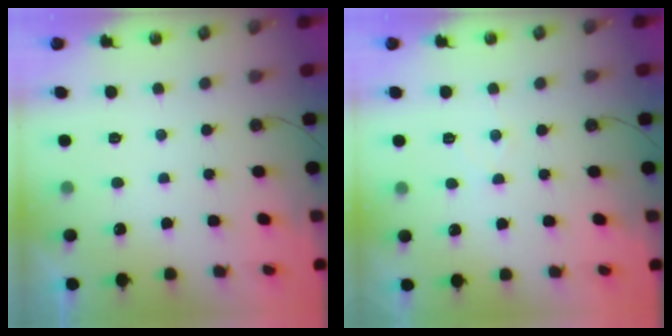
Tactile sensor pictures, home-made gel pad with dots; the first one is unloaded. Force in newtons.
{"total": 4.0, "press": 3.9, "slide": 0.6}